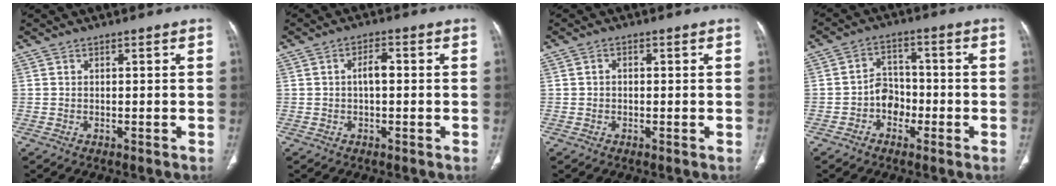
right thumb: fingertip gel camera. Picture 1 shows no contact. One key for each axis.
{"total": 3.1, "fx": 0.0, "fy": 1.5, "fz": 2.7, "tx": -0.046, "ty": 0.010, "tz": -0.002}
{"total": 1.1, "fx": 0.0, "fy": 0.9, "fz": 0.6, "tx": -0.006, "ty": 0.005, "tz": -0.002}
{"total": 5.5, "fx": -2.1, "fy": 4.5, "fz": 2.4, "tx": -0.009, "ty": 0.026, "tz": -0.044}